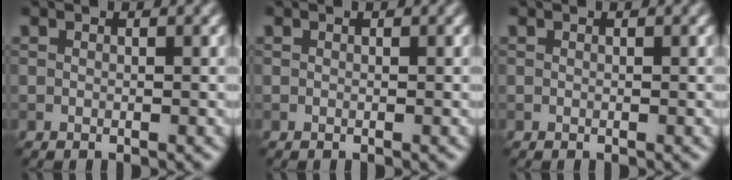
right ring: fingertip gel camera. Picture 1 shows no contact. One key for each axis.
{"total": 0.0}
{"total": 0.0}